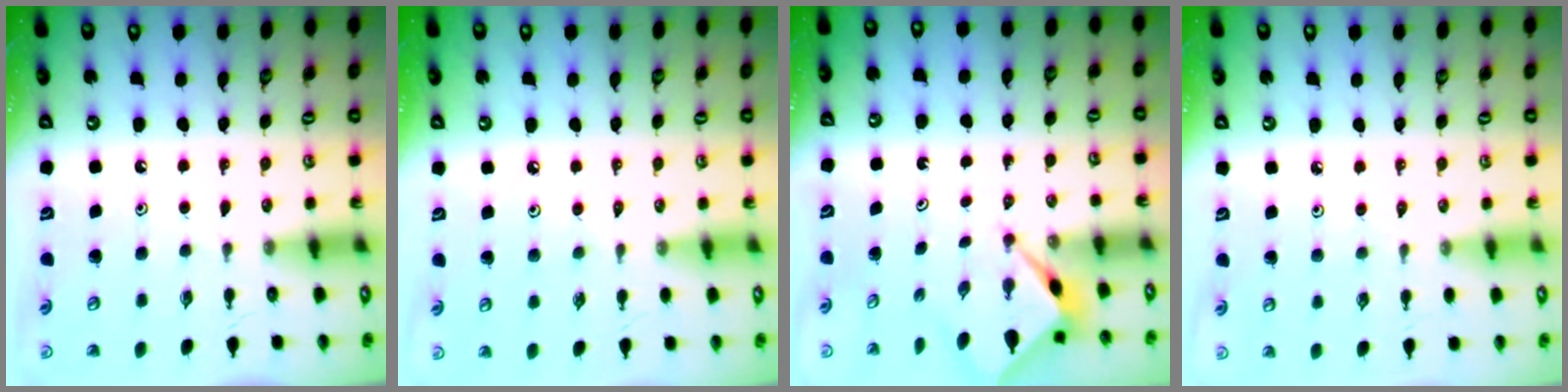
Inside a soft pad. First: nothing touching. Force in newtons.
{"total": 2.9, "press": 2.9, "slide": 0.6}
{"total": 2.7, "press": 2.7, "slide": 0.0}
{"total": 1.7, "press": 1.6, "slide": 0.4}